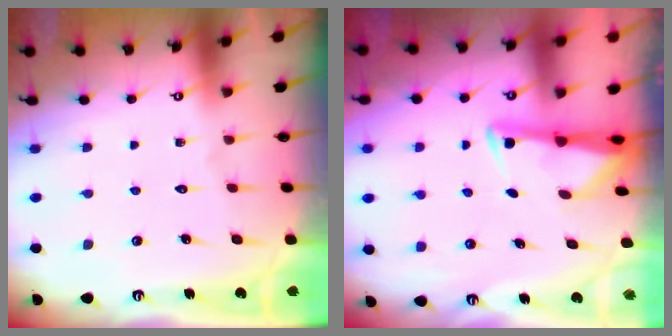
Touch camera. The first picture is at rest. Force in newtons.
{"total": 3.5, "press": 3.5, "slide": 0.4}